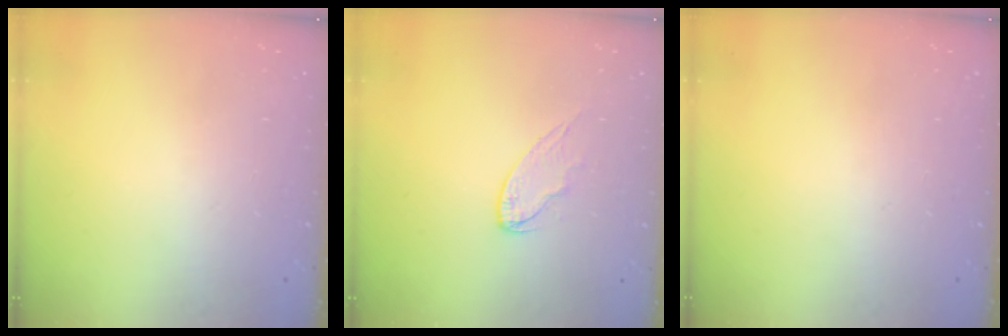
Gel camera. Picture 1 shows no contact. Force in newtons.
{"total": 6.3, "press": 6.3, "slide": 0.6}
{"total": 0.0}